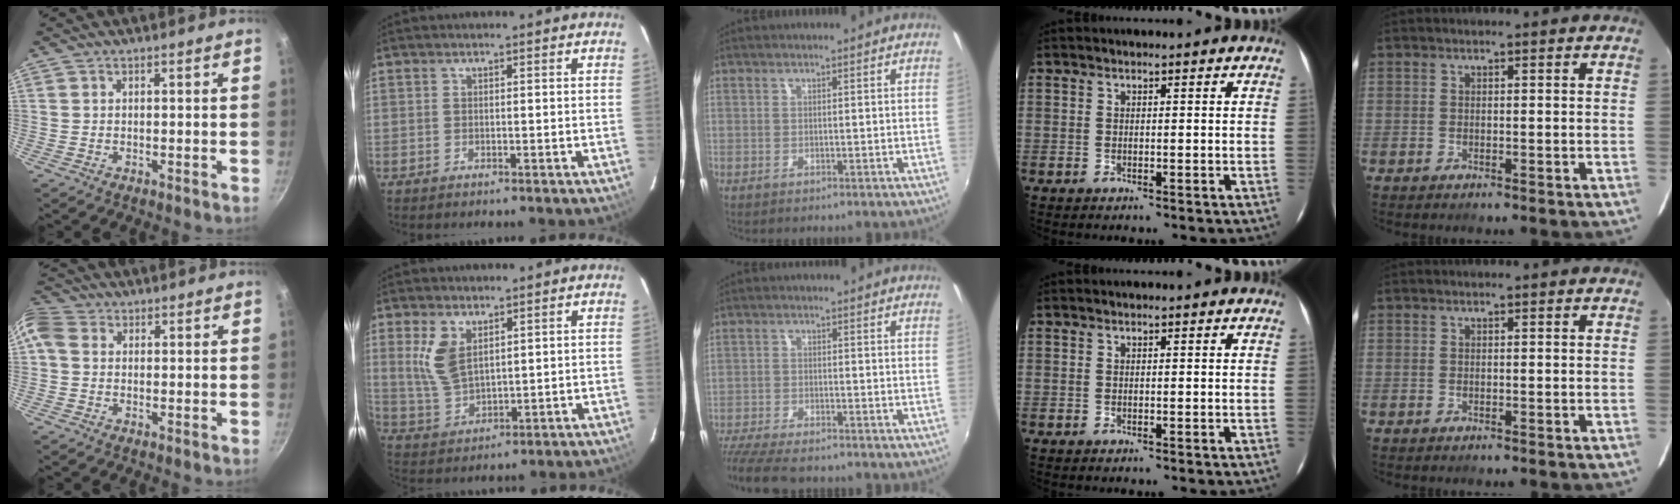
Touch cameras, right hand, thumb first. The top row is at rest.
{"thumb": {"total": 6.3, "force": [0.7, 5.1, 3.6], "torque": [-0.082, 0.017, -0.001]}, "index": {"total": 8.0, "force": [3.4, 4.2, 5.8], "torque": [-0.119, -0.002, 0.078]}, "middle": {"total": 11.5, "force": [-9.9, 2.3, 5.3], "torque": [-0.130, -0.039, -0.172]}}